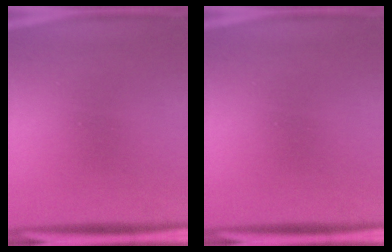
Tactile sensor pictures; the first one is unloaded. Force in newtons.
{"total": 0.0}